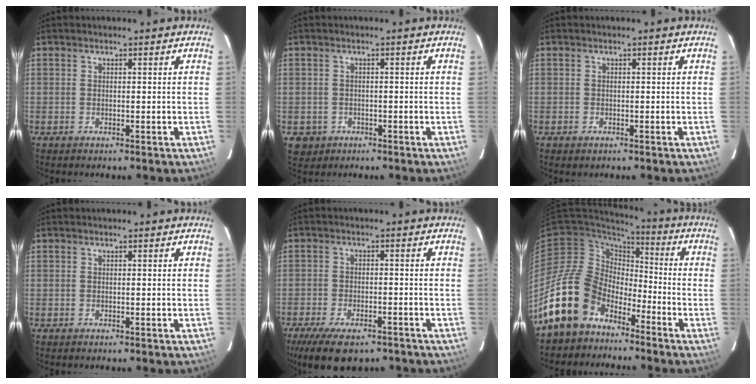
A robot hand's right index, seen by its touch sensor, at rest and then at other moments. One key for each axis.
{"total": 3.7, "fx": -1.1, "fy": 3.4, "fz": 0.8, "tx": -0.024, "ty": 0.003, "tz": -0.009}
{"total": 0.7, "fx": -0.4, "fy": 0.5, "fz": 0.2, "tx": -0.003, "ty": 0.000, "tz": -0.007}
{"total": 0.0}
{"total": 13.3, "fx": -9.6, "fy": 5.6, "fz": 7.4, "tx": -0.168, "ty": -0.031, "tz": -0.151}
{"total": 16.0, "fx": -11.2, "fy": 10.1, "fz": 5.4, "tx": -0.124, "ty": 0.019, "tz": -0.198}